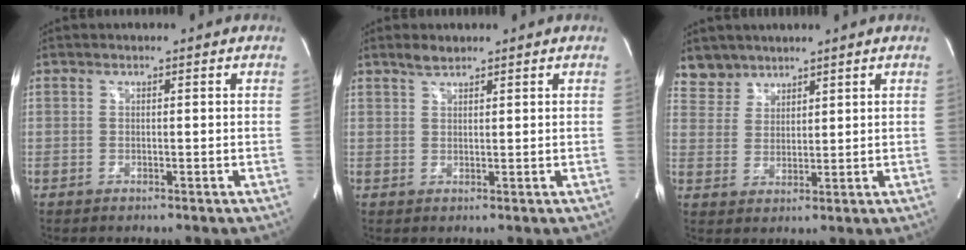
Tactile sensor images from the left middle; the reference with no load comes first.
{"total": 1.9, "force": [1.6, 0.9, 0.7], "torque": [-0.019, 0.003, 0.028]}
{"total": 4.5, "force": [3.8, 2.3, -0.4], "torque": [0.014, 0.006, 0.077]}